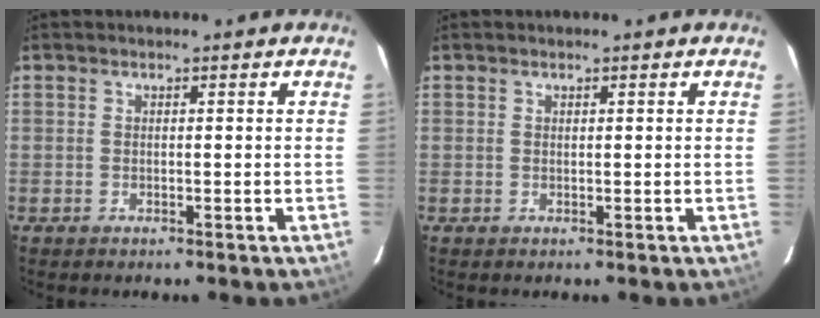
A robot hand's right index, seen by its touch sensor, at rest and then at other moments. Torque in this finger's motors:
{"motor_torque": [-0.08, 0.16, -0.02, 0.00]}